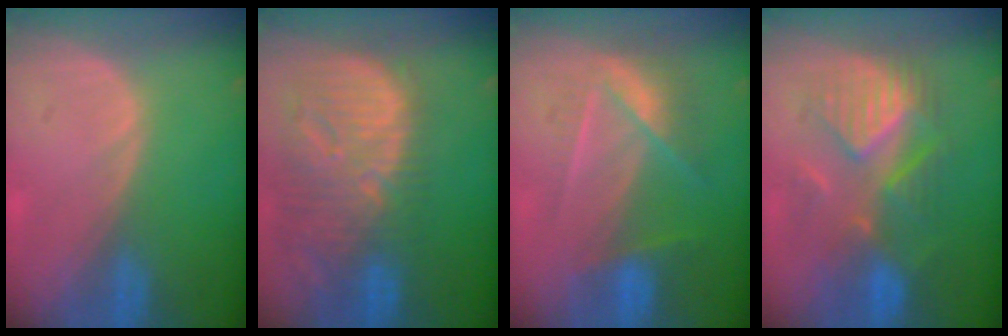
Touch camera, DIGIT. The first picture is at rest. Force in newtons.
{"total": 13.2, "press": 11.5, "slide": 6.5}
{"total": 7.2, "press": 6.3, "slide": 3.5}
{"total": 9.0, "press": 8.9, "slide": 0.9}